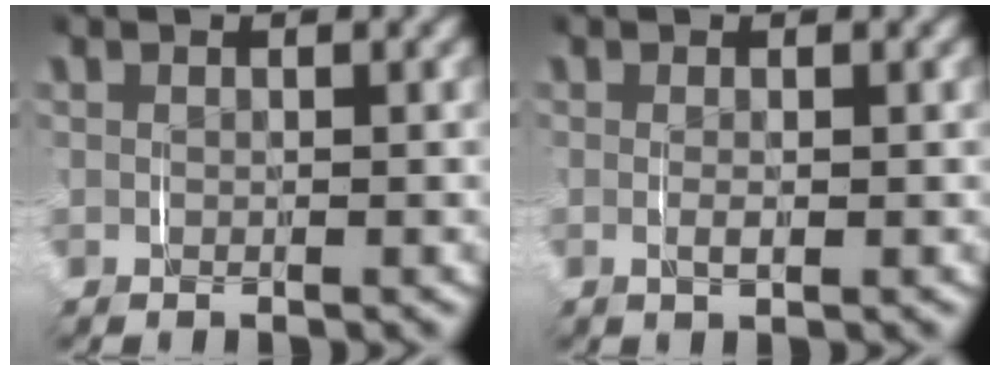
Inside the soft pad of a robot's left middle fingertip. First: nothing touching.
{"total": 0.8, "force": [-0.2, -0.1, 0.8], "torque": [-0.012, -0.004, -0.002]}